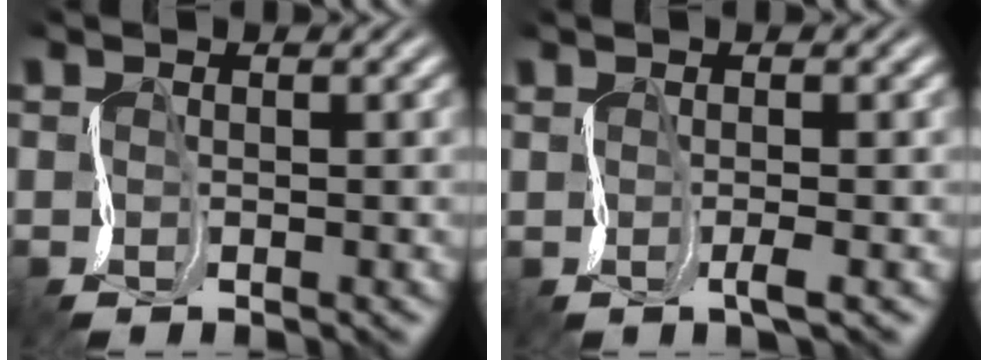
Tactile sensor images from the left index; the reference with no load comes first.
{"total": 1.1, "force": [0.9, -0.5, 0.3], "torque": [-0.009, 0.005, 0.003]}